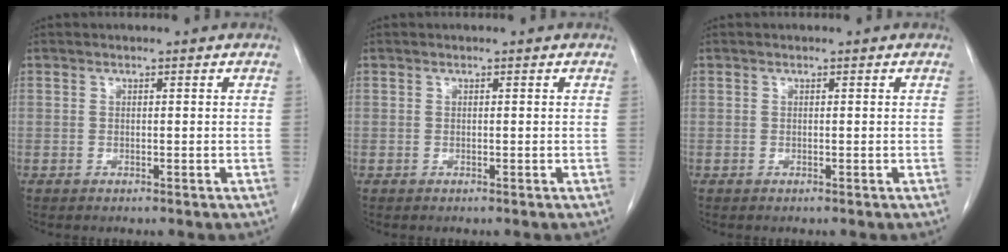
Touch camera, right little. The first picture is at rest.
{"total": 0.0}
{"total": 0.0}